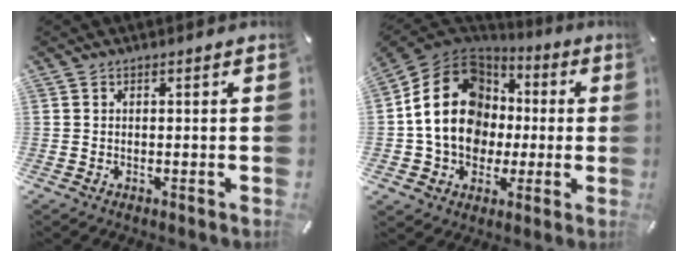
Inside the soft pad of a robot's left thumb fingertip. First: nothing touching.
{"total": 18.6, "force": [0.0, 15.9, 9.8], "torque": [-0.190, 0.007, 0.003]}